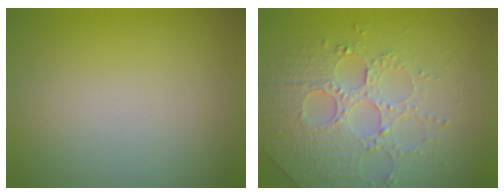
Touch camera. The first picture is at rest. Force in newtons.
{"total": 4.1, "press": 3.9, "slide": 1.2}